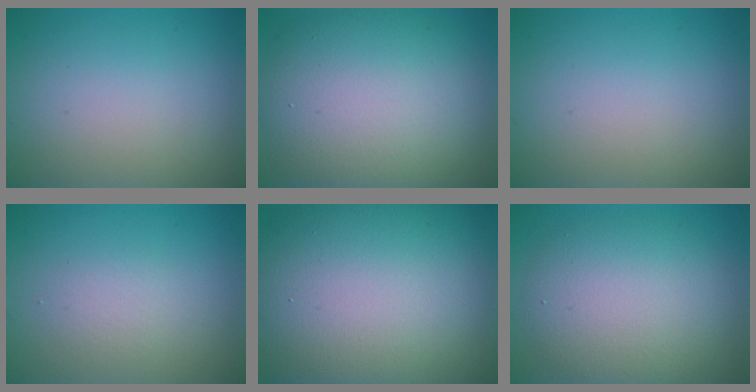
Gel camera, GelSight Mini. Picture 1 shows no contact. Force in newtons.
{"total": 11.9, "press": 11.9, "slide": 0.7}
{"total": 0.0}
{"total": 1.6, "press": 1.6, "slide": 0.1}
{"total": 17.8, "press": 17.7, "slide": 1.7}
{"total": 7.5, "press": 7.5, "slide": 0.3}